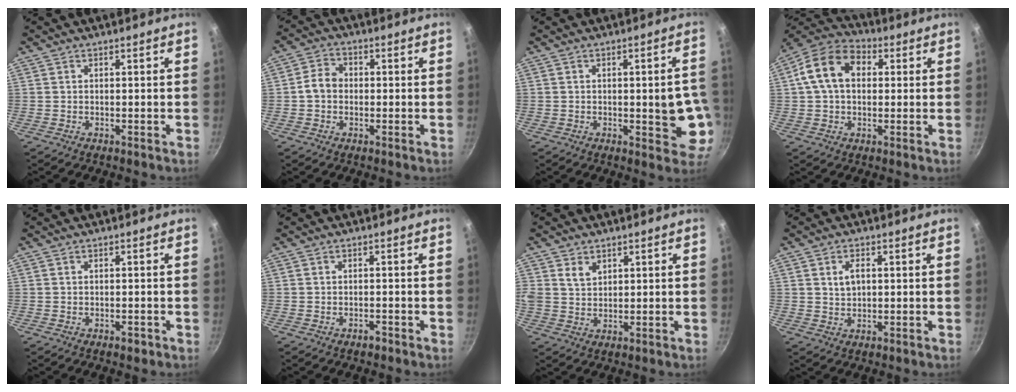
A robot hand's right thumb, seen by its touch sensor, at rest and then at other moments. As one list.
[{"total": 4.8, "force": [-0.4, 3.9, 2.6], "torque": [-0.030, 0.016, -0.017]}, {"total": 8.8, "force": [-0.9, 3.5, 8.0], "torque": [-0.071, 0.006, -0.008]}, {"total": 12.5, "force": [2.3, 9.0, 8.4], "torque": [-0.123, 0.025, 0.020]}, {"total": 1.5, "force": [-0.7, 0.9, 0.9], "torque": [-0.010, 0.010, -0.007]}, {"total": 1.2, "force": [-0.9, 0.6, 0.6], "torque": [-0.008, 0.012, -0.012]}, {"total": 4.2, "force": [2.0, 3.0, 2.1], "torque": [-0.028, -0.006, 0.040]}, {"total": 3.5, "force": [0.8, 2.3, 2.6], "torque": [-0.035, 0.002, 0.017]}]